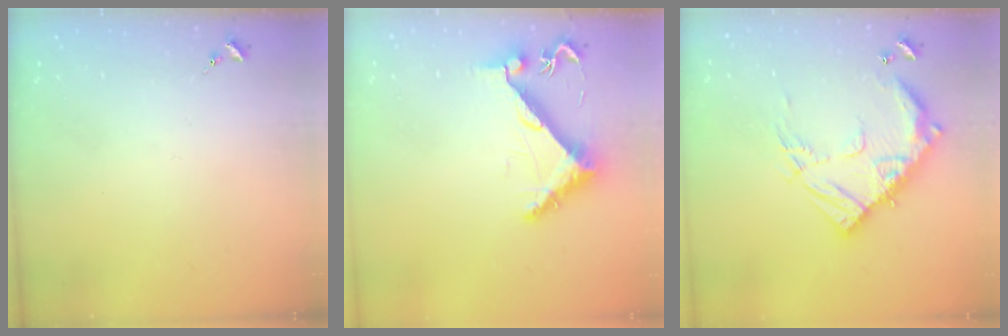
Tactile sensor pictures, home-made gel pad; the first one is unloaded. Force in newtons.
{"total": 7.9, "press": 7.9, "slide": 0.4}
{"total": 17.8, "press": 17.7, "slide": 1.9}